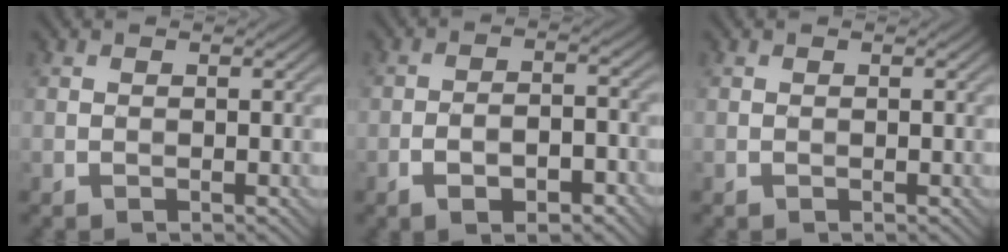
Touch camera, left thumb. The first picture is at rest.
{"total": 5.6, "force": [-3.0, 2.2, 4.2], "torque": [-0.069, 0.002, -0.048]}
{"total": 0.0}